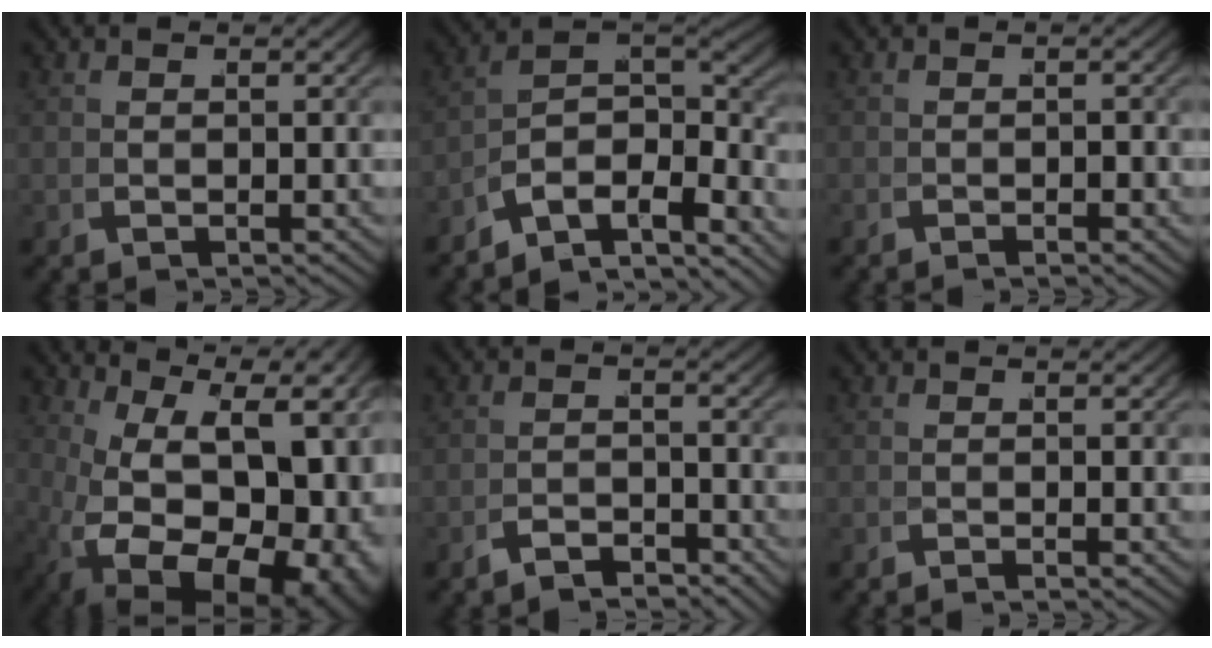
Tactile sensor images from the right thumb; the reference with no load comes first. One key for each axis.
{"total": 11.0, "fx": -3.0, "fy": 7.1, "fz": 7.8, "tx": -0.162, "ty": -0.039, "tz": -0.044}
{"total": 0.6, "fx": -0.6, "fy": -0.1, "fz": 0.2, "tx": -0.001, "ty": -0.001, "tz": -0.015}
{"total": 20.2, "fx": -2.9, "fy": 12.5, "fz": 15.6, "tx": -0.294, "ty": -0.062, "tz": -0.008}
{"total": 2.8, "fx": -2.7, "fy": 0.0, "fz": -0.2, "tx": 0.009, "ty": 0.000, "tz": -0.055}
{"total": 0.7, "fx": -0.4, "fy": -0.6, "fz": -0.1, "tx": 0.003, "ty": 0.004, "tz": -0.015}